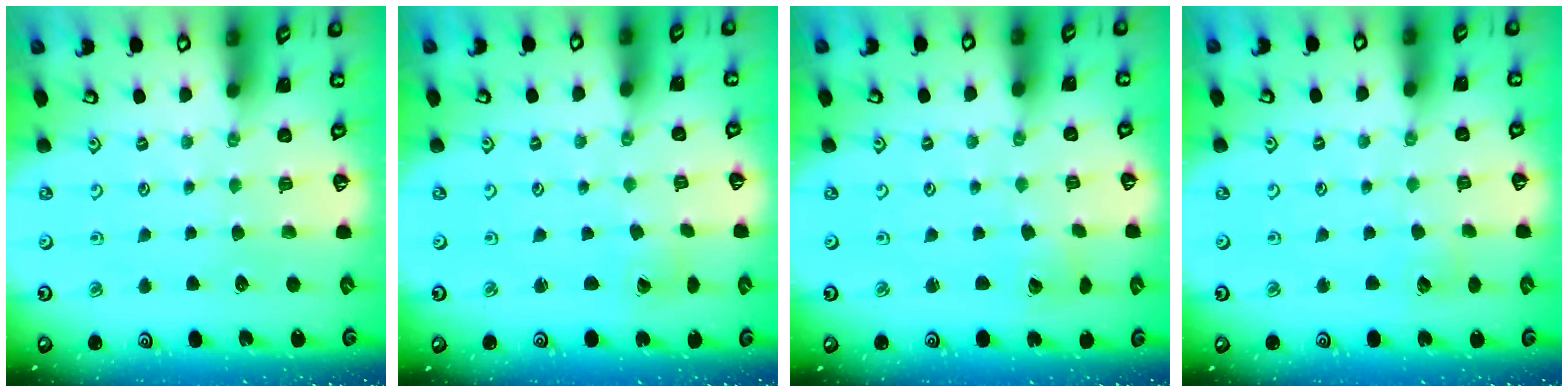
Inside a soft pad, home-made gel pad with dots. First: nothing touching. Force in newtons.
{"total": 0.7, "press": 0.7, "slide": 0.1}
{"total": 3.0, "press": 3.0, "slide": 0.2}
{"total": 4.8, "press": 4.8, "slide": 0.4}